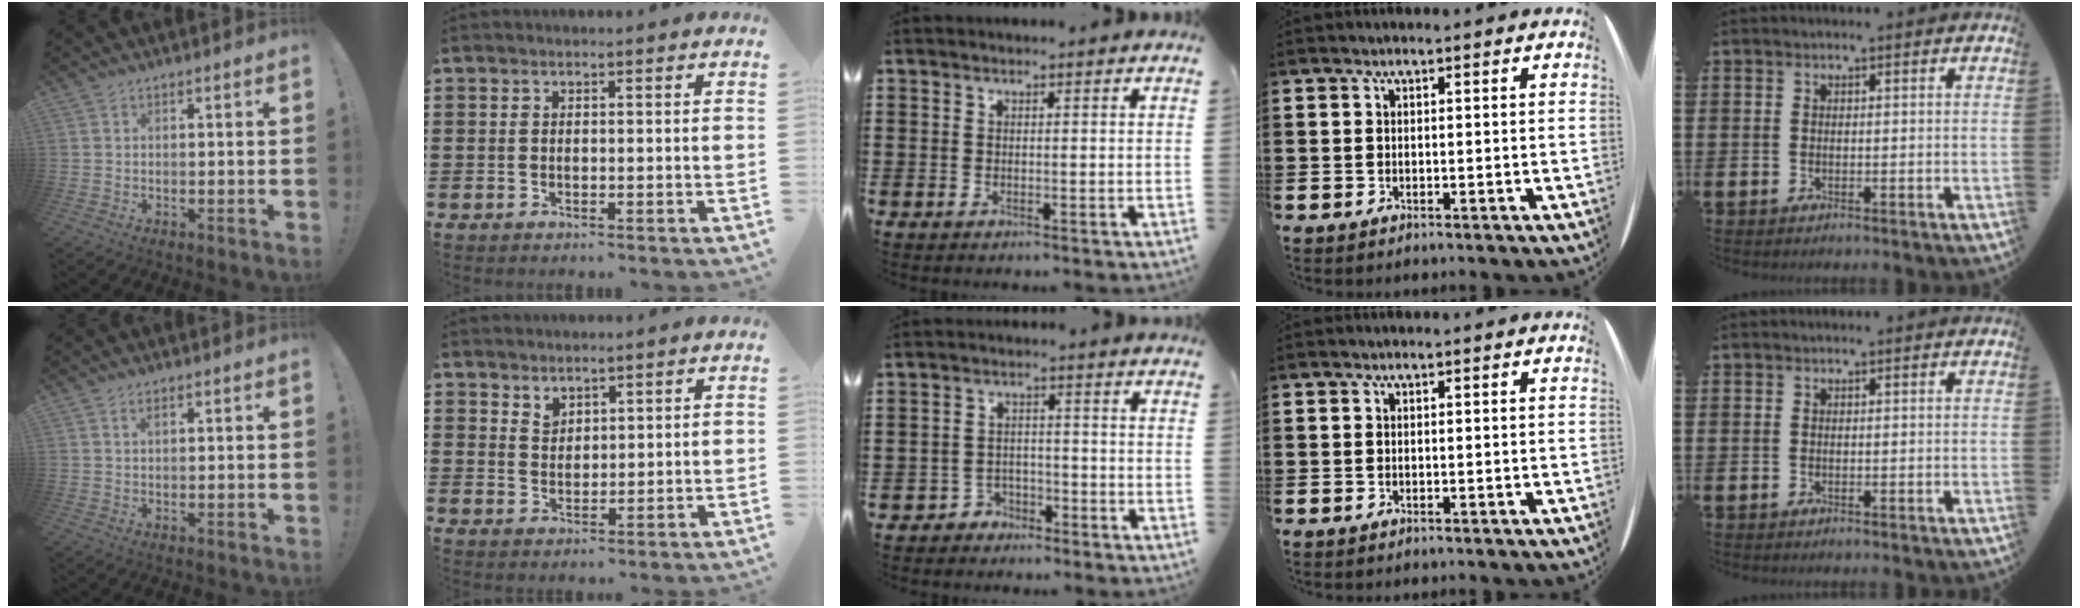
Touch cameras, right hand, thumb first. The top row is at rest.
{"thumb": {"total": 1.2, "force": [0.6, 0.4, 1.0], "torque": [-0.021, 0.001, 0.009]}, "index": {"total": 2.3, "force": [2.1, 1.0, 0.0], "torque": [-0.004, 0.000, 0.042]}, "middle": {"total": 2.8, "force": [-2.5, 1.2, 0.0], "torque": [-0.010, 0.002, -0.056]}}